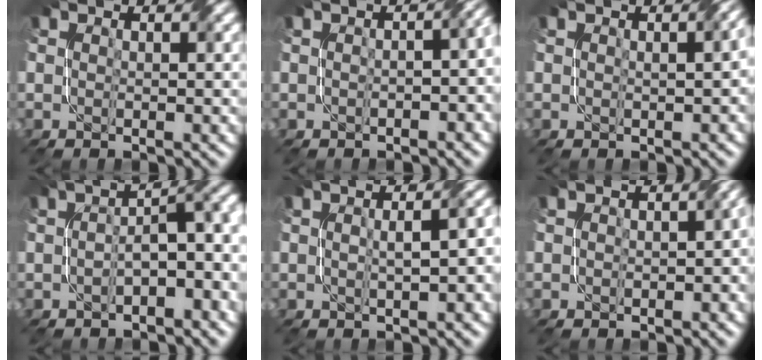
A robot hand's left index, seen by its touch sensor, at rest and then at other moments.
{"total": 5.5, "force": [-0.3, 2.7, 4.7], "torque": [-0.030, 0.006, -0.009]}
{"total": 1.8, "force": [0.2, 0.5, 1.7], "torque": [-0.023, 0.007, 0.004]}
{"total": 5.6, "force": [-1.3, 2.0, 5.0], "torque": [-0.069, 0.014, -0.023]}
{"total": 4.2, "force": [-0.1, 1.5, 3.9], "torque": [-0.045, 0.007, 0.006]}
{"total": 3.7, "force": [-0.2, 2.2, 3.0], "torque": [-0.014, 0.000, 0.004]}